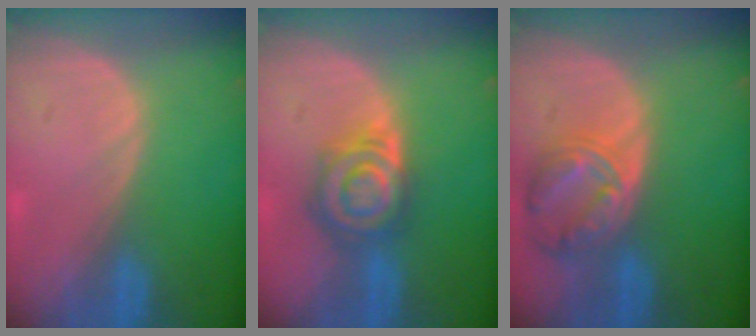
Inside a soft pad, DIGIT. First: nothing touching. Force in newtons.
{"total": 7.6, "press": 6.9, "slide": 3.2}
{"total": 8.2, "press": 7.1, "slide": 4.0}